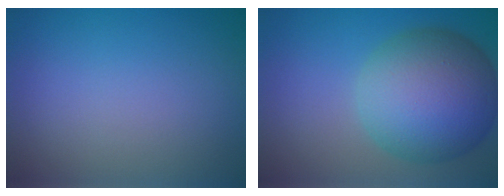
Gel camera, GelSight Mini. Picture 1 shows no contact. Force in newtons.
{"total": 10.9, "press": 10.9, "slide": 0.2}